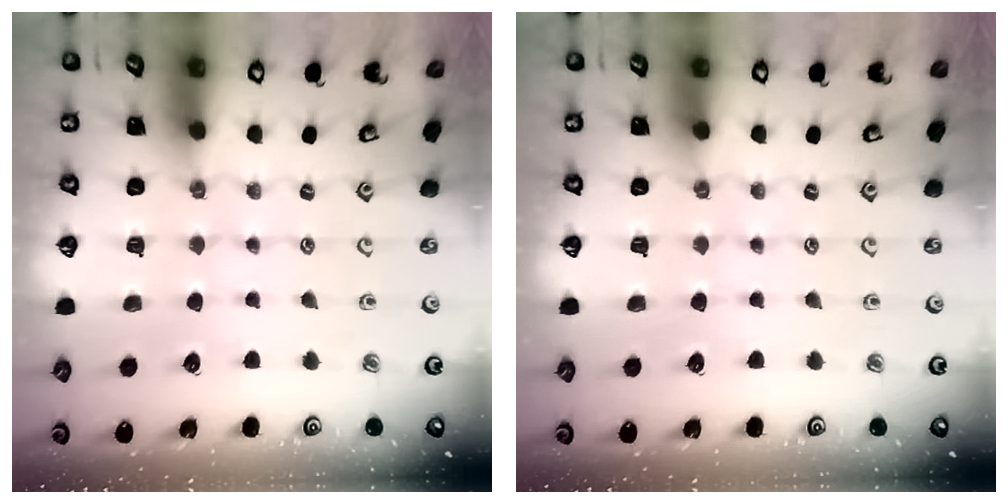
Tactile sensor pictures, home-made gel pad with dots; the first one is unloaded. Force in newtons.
{"total": 0.0}